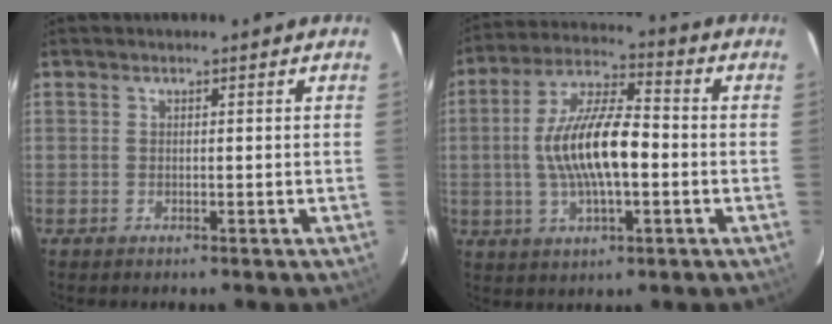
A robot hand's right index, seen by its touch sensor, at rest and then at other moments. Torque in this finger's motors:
{"motor_torque": [0.64, -0.08, 0.55, 0.21]}